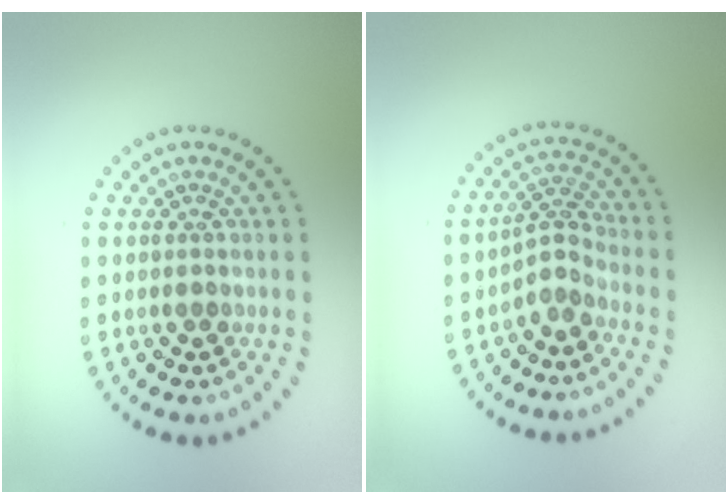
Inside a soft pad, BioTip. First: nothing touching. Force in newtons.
{"total": 2.2, "press": 1.5, "slide": 1.6}